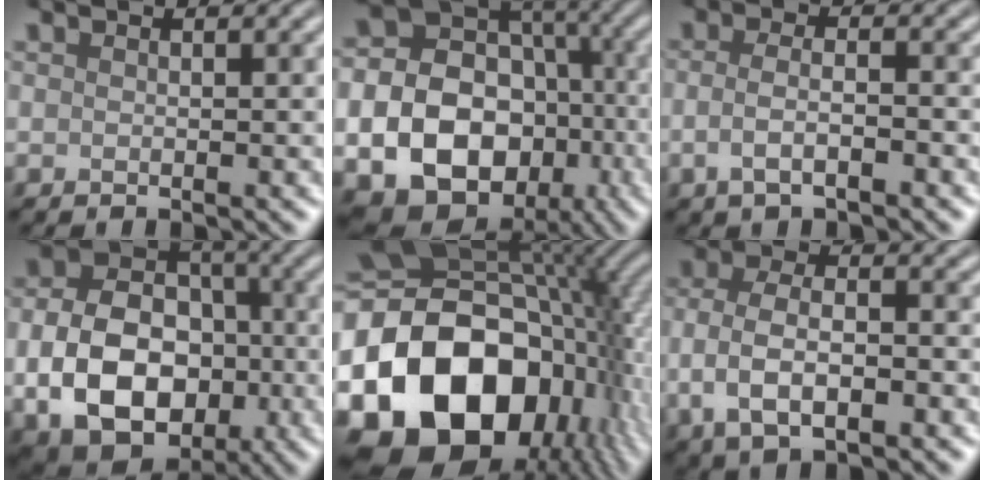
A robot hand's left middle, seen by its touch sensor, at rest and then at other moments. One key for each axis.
{"total": 20.3, "fx": -5.4, "fy": 17.4, "fz": 8.9, "tx": -0.185, "ty": -0.038, "tz": -0.093}
{"total": 2.7, "fx": -1.0, "fy": 1.0, "fz": 2.4, "tx": -0.050, "ty": -0.002, "tz": -0.022}
{"total": 11.8, "fx": -2.5, "fy": 8.5, "fz": 7.8, "tx": -0.146, "ty": -0.019, "tz": -0.044}
{"total": 21.0, "fx": -4.2, "fy": 15.0, "fz": 14.0, "tx": -0.292, "ty": -0.031, "tz": -0.065}
{"total": 5.7, "fx": -1.6, "fy": 2.9, "fz": 4.7, "tx": -0.095, "ty": -0.002, "tz": -0.032}